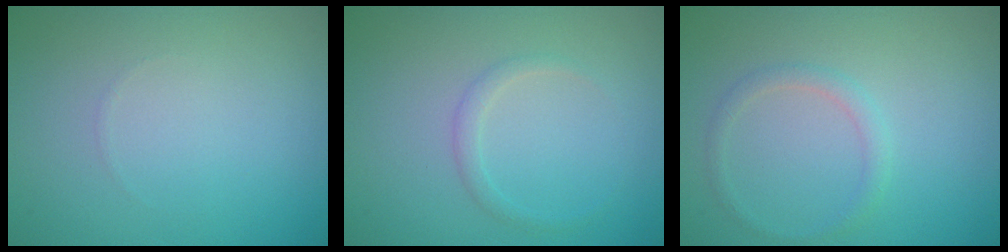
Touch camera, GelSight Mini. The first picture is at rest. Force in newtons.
{"total": 1.0, "press": 1.0, "slide": 0.1}
{"total": 1.3, "press": 1.3, "slide": 0.0}